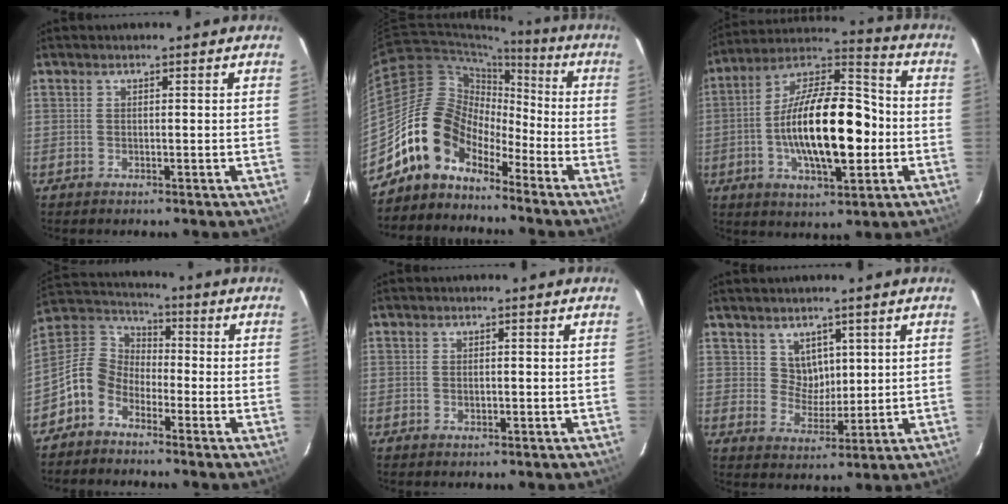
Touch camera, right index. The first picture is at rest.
{"total": 11.4, "force": [-8.0, 7.3, 3.5], "torque": [-0.066, 0.039, -0.159]}
{"total": 21.0, "force": [-3.2, 8.2, 19.0], "torque": [-0.346, 0.013, -0.060]}
{"total": 8.8, "force": [-5.2, 6.2, 3.4], "torque": [-0.076, 0.032, -0.124]}
{"total": 1.2, "force": [-0.1, 0.7, 1.0], "torque": [-0.017, 0.001, -0.001]}
{"total": 4.9, "force": [2.6, 3.9, 1.4], "torque": [-0.016, 0.003, 0.055]}